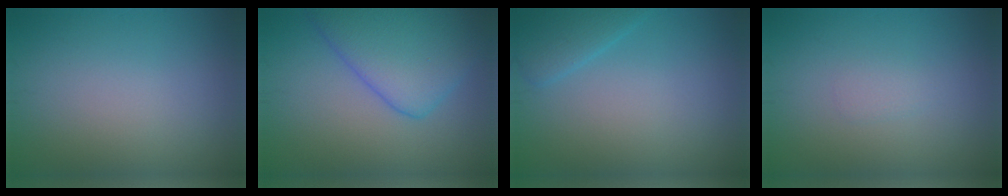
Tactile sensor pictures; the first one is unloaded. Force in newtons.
{"total": 7.0, "press": 7.0, "slide": 0.3}
{"total": 2.2, "press": 2.2, "slide": 0.1}
{"total": 0.8, "press": 0.8, "slide": 0.1}